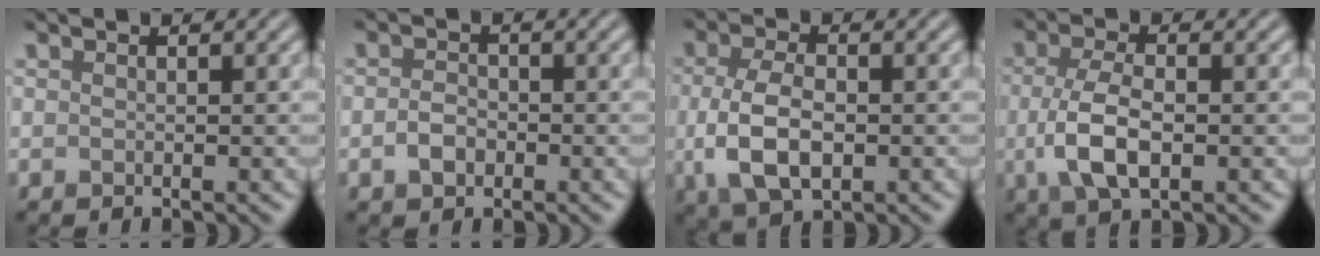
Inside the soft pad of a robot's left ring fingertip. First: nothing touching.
{"total": 1.9, "force": [-0.7, 1.4, 1.2], "torque": [-0.023, 0.002, -0.018]}
{"total": 5.7, "force": [-0.8, 3.2, 4.7], "torque": [-0.102, -0.008, -0.014]}
{"total": 4.9, "force": [-0.8, 2.2, 4.4], "torque": [-0.100, -0.004, -0.018]}